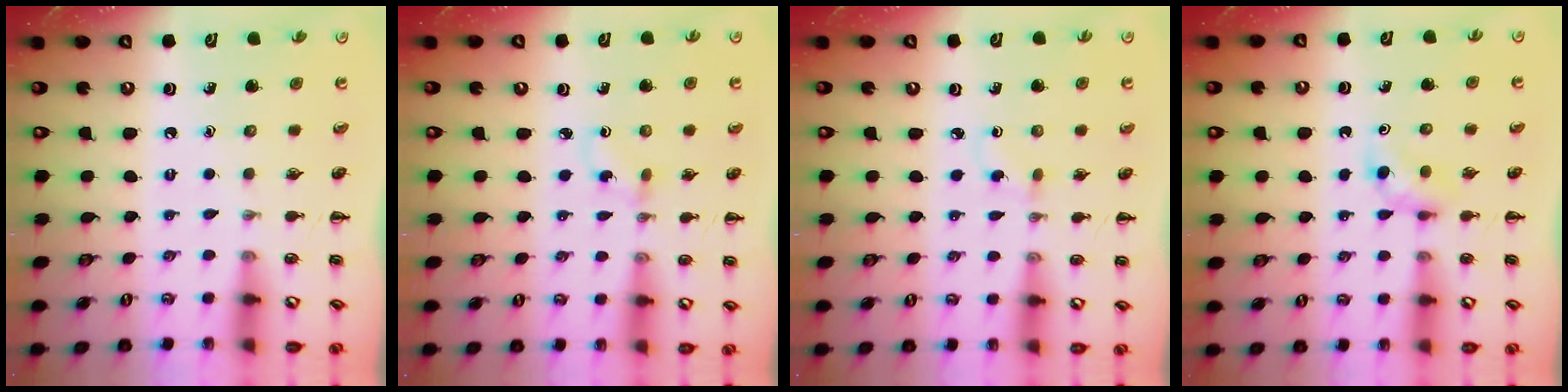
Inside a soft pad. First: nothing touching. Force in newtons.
{"total": 1.0, "press": 0.8, "slide": 0.6}
{"total": 1.2, "press": 1.0, "slide": 0.8}
{"total": 3.1, "press": 2.9, "slide": 1.1}